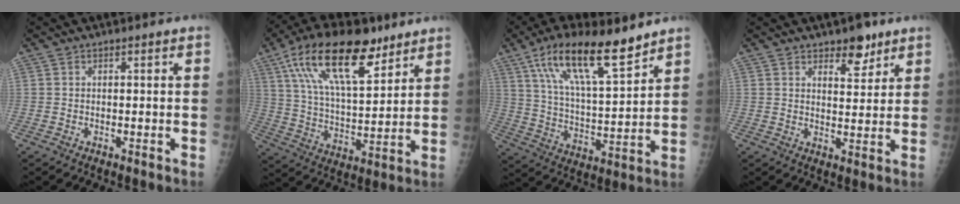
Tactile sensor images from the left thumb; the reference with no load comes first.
{"total": 20.1, "force": [11.5, 8.6, 14.1], "torque": [-0.225, -0.034, 0.206]}
{"total": 17.3, "force": [11.4, 5.0, 12.0], "torque": [-0.189, -0.051, 0.209]}
{"total": 5.9, "force": [4.0, 2.8, 3.2], "torque": [-0.019, -0.027, 0.059]}